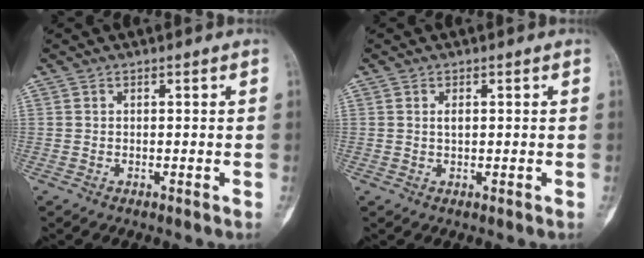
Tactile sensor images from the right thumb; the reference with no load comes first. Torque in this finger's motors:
{"motor_torque": [0.50, 0.45, 0.13, -0.12, 0.02]}